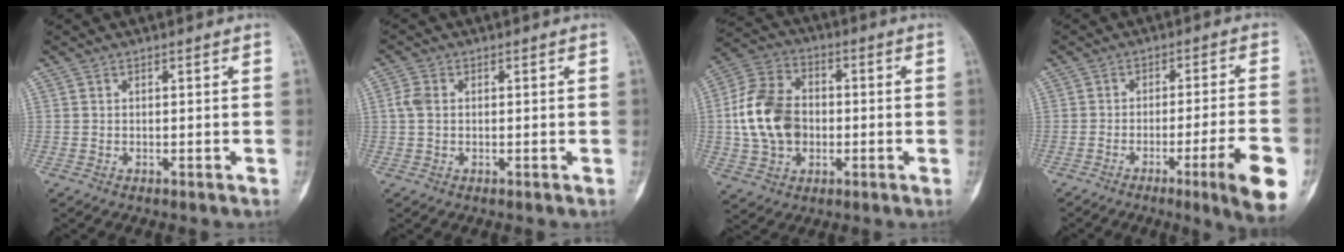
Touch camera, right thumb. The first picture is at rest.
{"total": 2.6, "force": [0.2, 1.8, 1.9], "torque": [-0.048, 0.004, 0.000]}
{"total": 14.5, "force": [-0.7, 10.7, 9.8], "torque": [-0.172, 0.022, -0.015]}
{"total": 12.5, "force": [-5.3, 0.7, 11.3], "torque": [-0.154, 0.004, -0.074]}